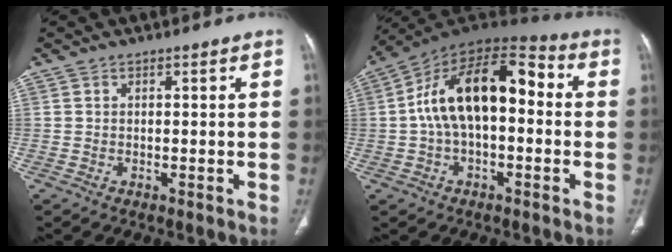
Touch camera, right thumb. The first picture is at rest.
{"total": 18.1, "force": [0.8, 9.7, 15.3], "torque": [-0.242, 0.050, 0.003]}